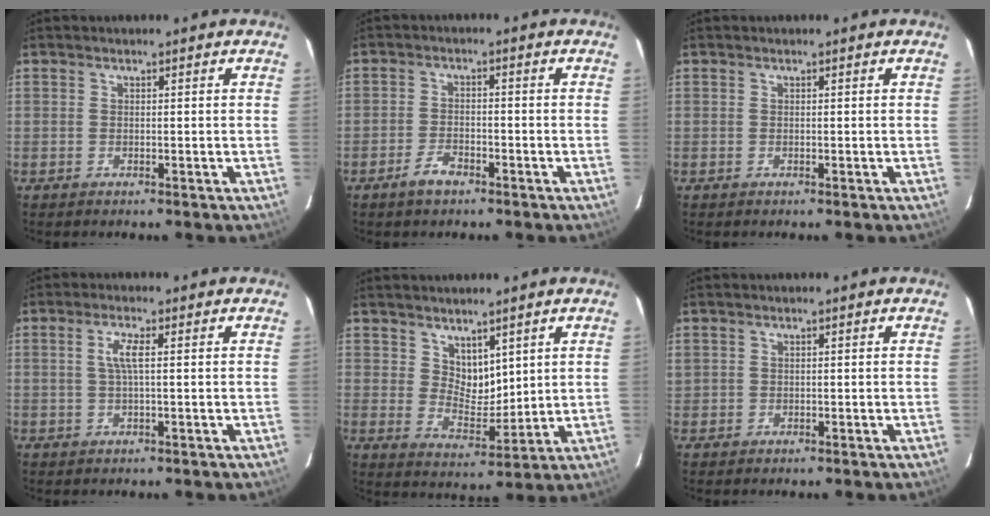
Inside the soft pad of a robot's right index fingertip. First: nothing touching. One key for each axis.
{"total": 4.0, "fx": -2.8, "fy": 1.9, "fz": 2.1, "tx": -0.052, "ty": 0.000, "tz": -0.051}
{"total": 0.0}
{"total": 3.0, "fx": 0.5, "fy": 0.1, "fz": 3.0, "tx": -0.061, "ty": 0.001, "tz": 0.010}
{"total": 6.2, "fx": 4.1, "fy": 3.9, "fz": 2.5, "tx": -0.031, "ty": -0.002, "tz": 0.081}
{"total": 0.9, "fx": 0.4, "fy": 0.8, "fz": 0.1, "tx": 0.001, "ty": 0.003, "tz": 0.007}